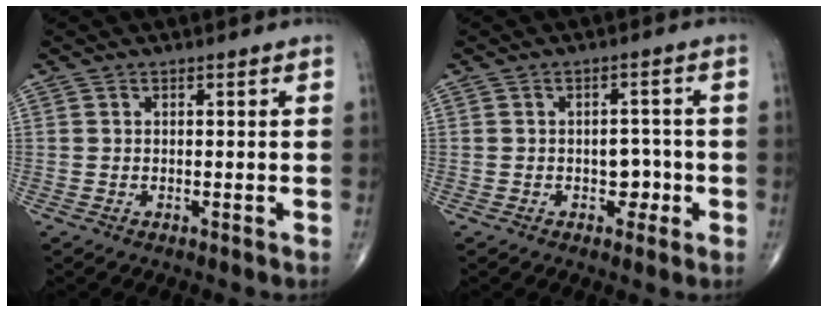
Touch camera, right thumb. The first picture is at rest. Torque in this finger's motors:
{"motor_torque": [2.88, 2.13, 0.67, -0.29, 0.01]}